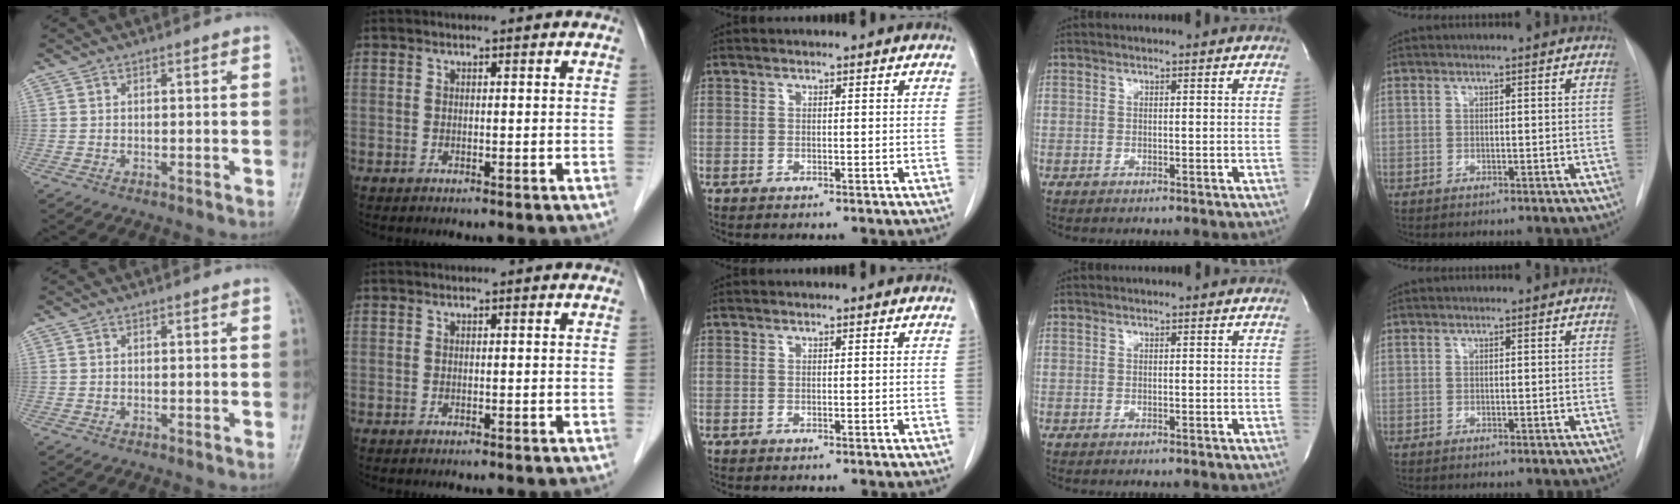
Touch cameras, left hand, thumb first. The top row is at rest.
{}